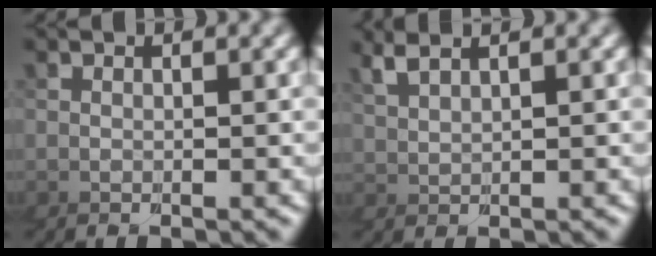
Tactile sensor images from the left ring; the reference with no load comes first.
{"total": 2.3, "force": [2.1, 0.6, 0.6], "torque": [-0.037, 0.003, 0.036]}